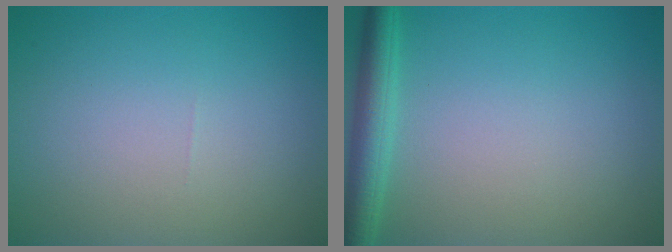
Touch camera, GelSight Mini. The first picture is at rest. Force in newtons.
{"total": 3.2, "press": 3.2, "slide": 0.2}